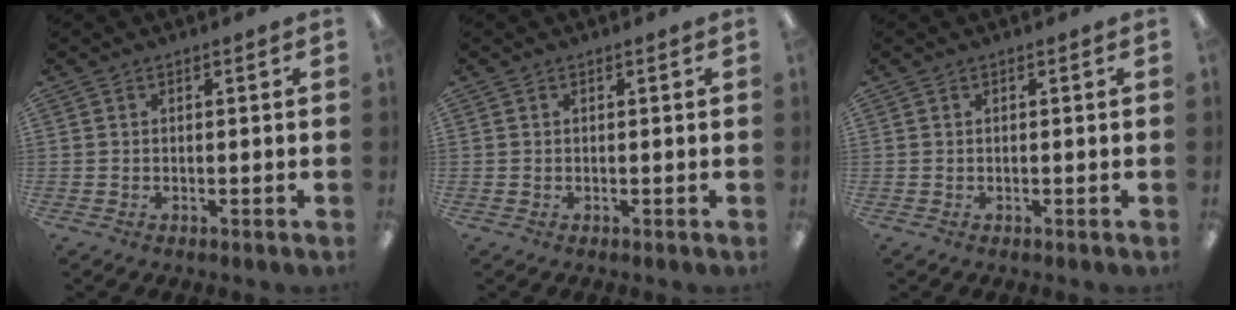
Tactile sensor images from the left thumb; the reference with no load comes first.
{"total": 0.0}
{"total": 0.0}